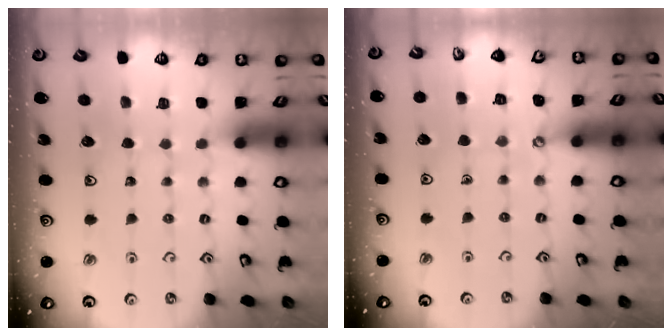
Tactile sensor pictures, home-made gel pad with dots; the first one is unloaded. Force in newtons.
{"total": 3.7, "press": 3.7, "slide": 0.5}